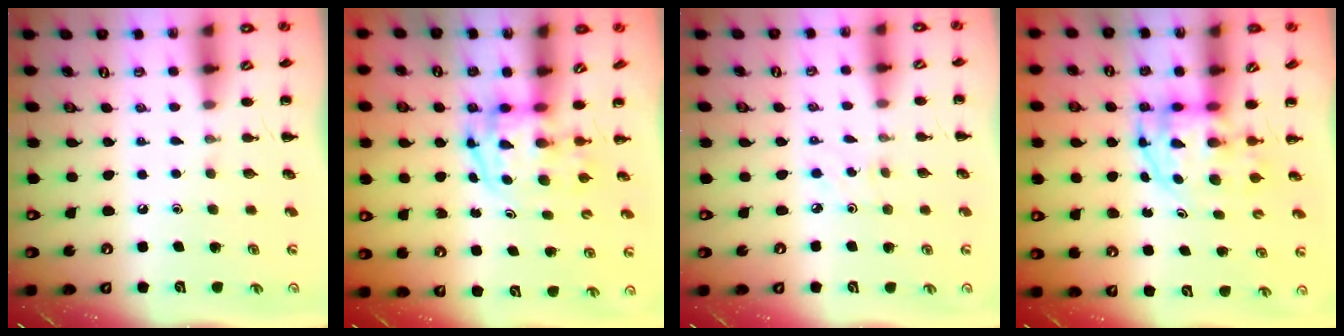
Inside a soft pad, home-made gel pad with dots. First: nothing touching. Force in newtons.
{"total": 3.7, "press": 3.6, "slide": 0.6}
{"total": 2.1, "press": 2.0, "slide": 0.7}
{"total": 3.8, "press": 3.7, "slide": 0.8}